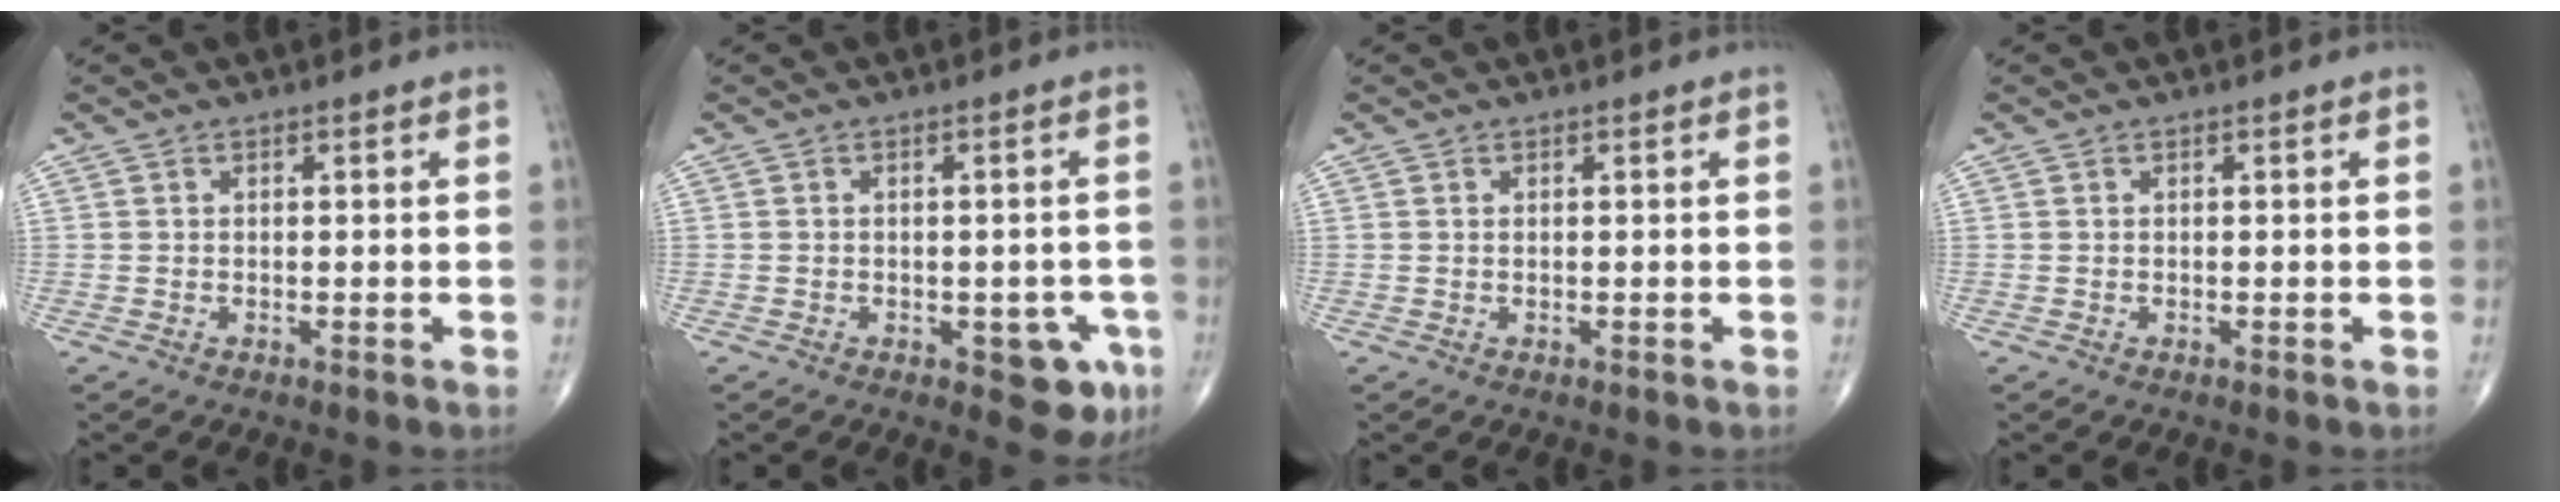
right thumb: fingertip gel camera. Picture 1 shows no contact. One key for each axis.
{"total": 6.3, "fx": -2.5, "fy": 3.2, "fz": 4.8, "tx": -0.028, "ty": 0.004, "tz": -0.026}
{"total": 0.0}
{"total": 0.0}